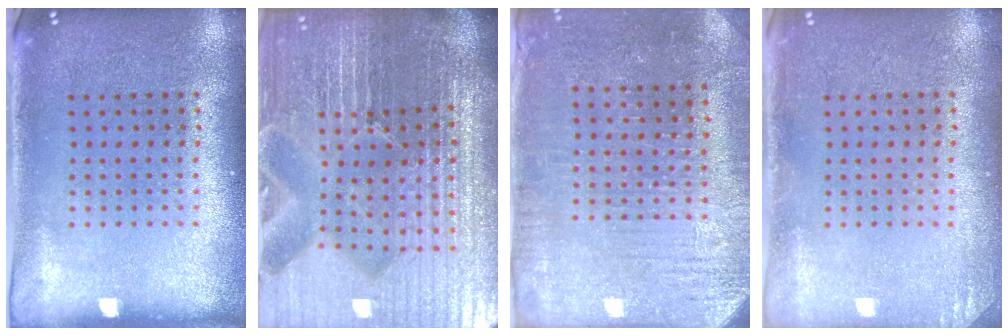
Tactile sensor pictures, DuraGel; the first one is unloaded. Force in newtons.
{"total": 7.3, "press": 6.4, "slide": 3.5}
{"total": 3.0, "press": 2.9, "slide": 0.7}
{"total": 1.3, "press": 1.3, "slide": 0.1}